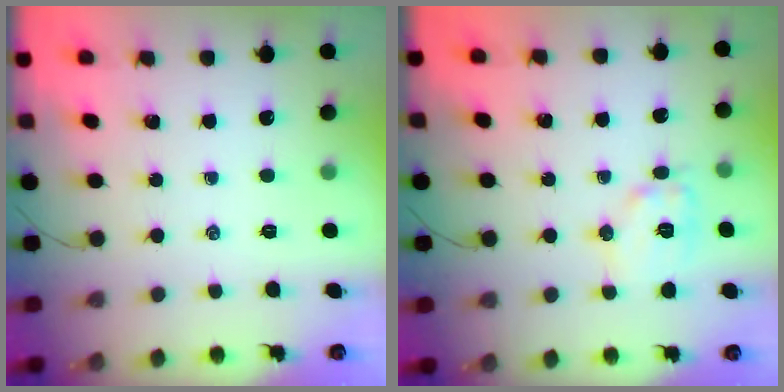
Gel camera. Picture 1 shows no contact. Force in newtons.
{"total": 9.5, "press": 9.5, "slide": 0.3}